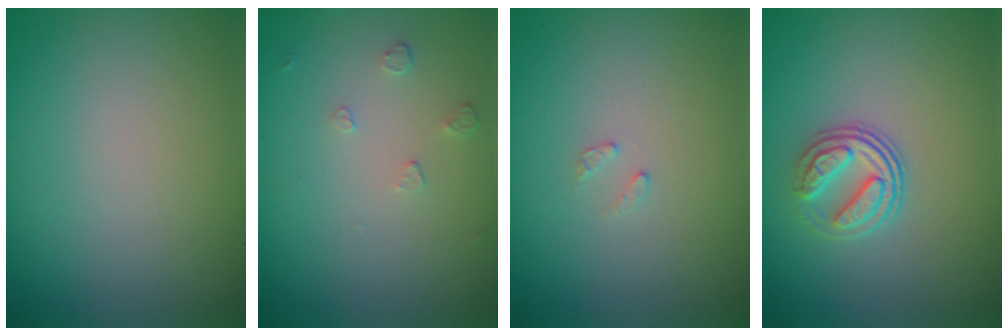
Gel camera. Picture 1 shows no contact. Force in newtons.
{"total": 0.6, "press": 0.4, "slide": 0.5}
{"total": 0.8, "press": 0.7, "slide": 0.1}
{"total": 3.1, "press": 2.6, "slide": 1.7}